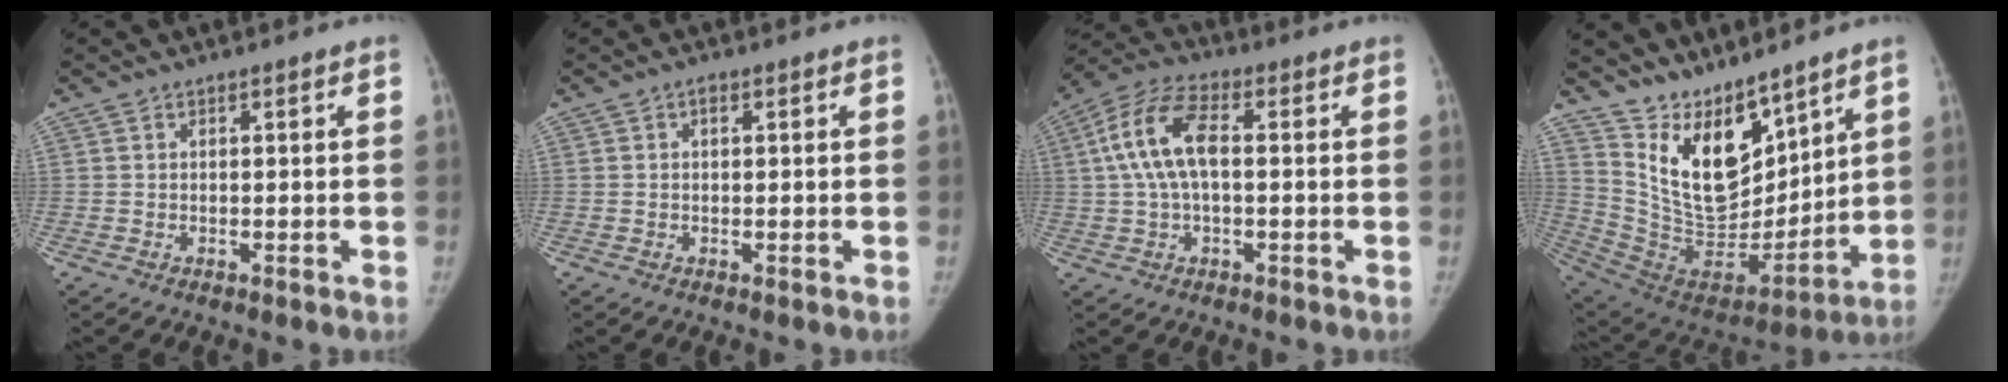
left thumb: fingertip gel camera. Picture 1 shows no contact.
{"total": 1.1, "force": [0.1, 0.8, 0.8], "torque": [-0.005, 0.002, -0.001]}
{"total": 11.3, "force": [1.0, 5.6, 9.8], "torque": [-0.203, 0.035, 0.015]}
{"total": 18.5, "force": [12.6, 9.2, 10.0], "torque": [-0.119, -0.084, 0.249]}